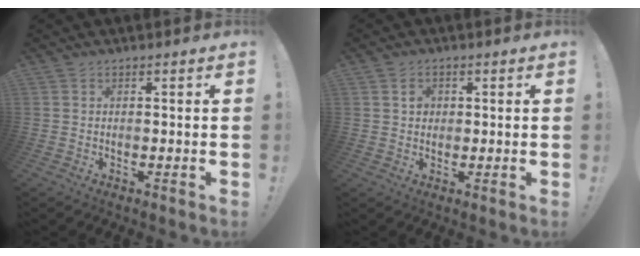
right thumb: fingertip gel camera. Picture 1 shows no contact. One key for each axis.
{"total": 2.8, "fx": 0.8, "fy": 2.4, "fz": 1.3, "tx": -0.005, "ty": -0.003, "tz": 0.009}